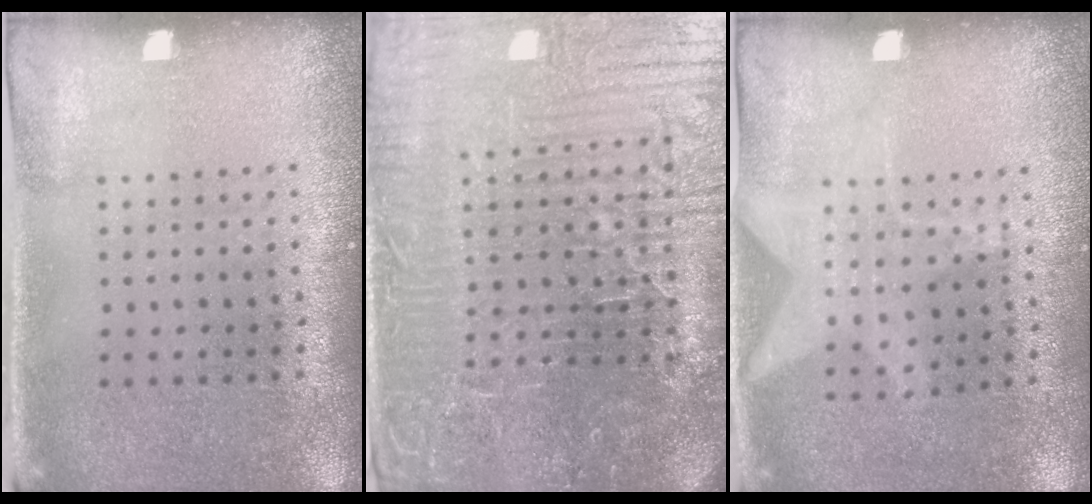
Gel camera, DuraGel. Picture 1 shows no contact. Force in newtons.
{"total": 6.8, "press": 6.1, "slide": 3.0}
{"total": 1.3, "press": 0.9, "slide": 0.9}